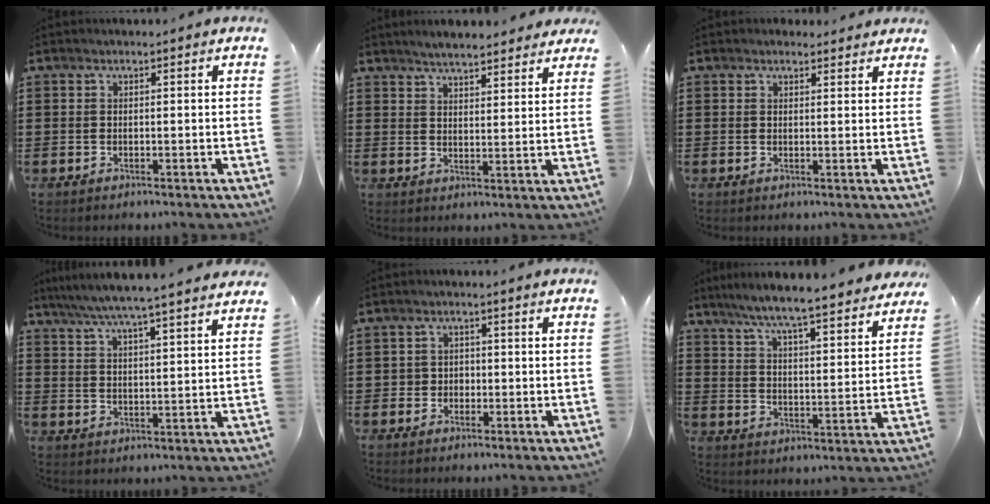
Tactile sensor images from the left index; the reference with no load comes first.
{"total": 4.0, "force": [4.0, 0.3, 0.5], "torque": [-0.023, -0.013, 0.073]}
{"total": 1.7, "force": [1.6, 0.6, 0.2], "torque": [-0.007, 0.006, 0.032]}
{"total": 5.6, "force": [4.9, -0.7, 2.5], "torque": [-0.066, -0.028, 0.084]}
{"total": 1.8, "force": [-0.4, 1.7, 0.4], "torque": [-0.014, 0.004, -0.012]}
{"total": 6.4, "force": [5.9, -0.4, 2.4], "torque": [-0.074, -0.045, 0.097]}